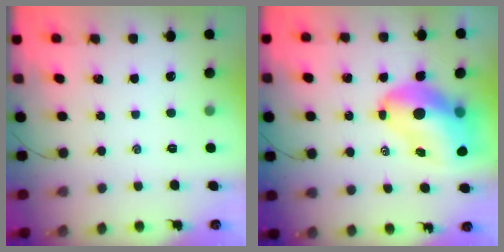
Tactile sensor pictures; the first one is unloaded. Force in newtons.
{"total": 12.9, "press": 12.4, "slide": 3.5}